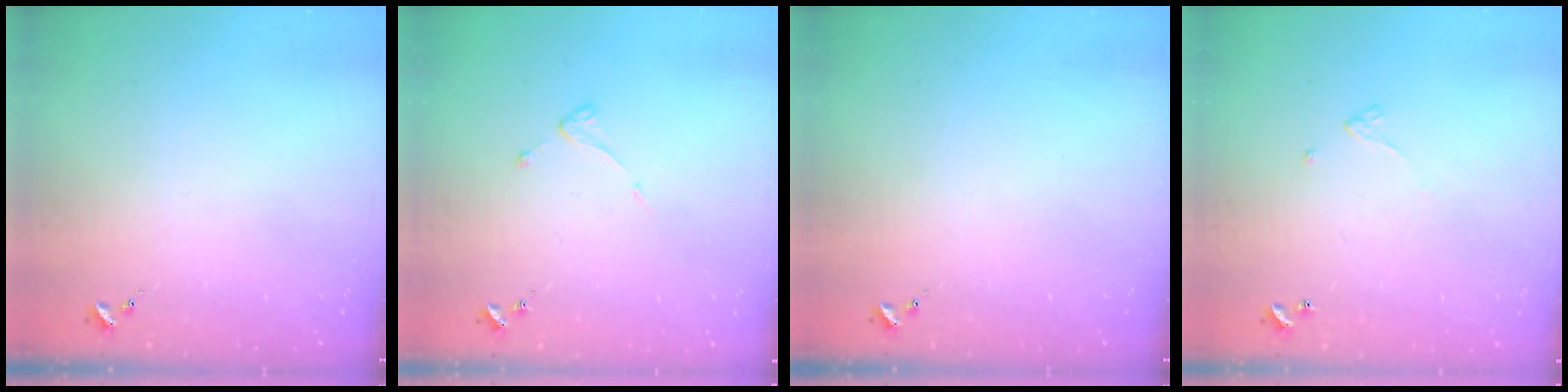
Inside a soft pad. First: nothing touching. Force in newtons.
{"total": 3.6, "press": 3.6, "slide": 0.2}
{"total": 0.0}
{"total": 2.4, "press": 2.4, "slide": 0.2}